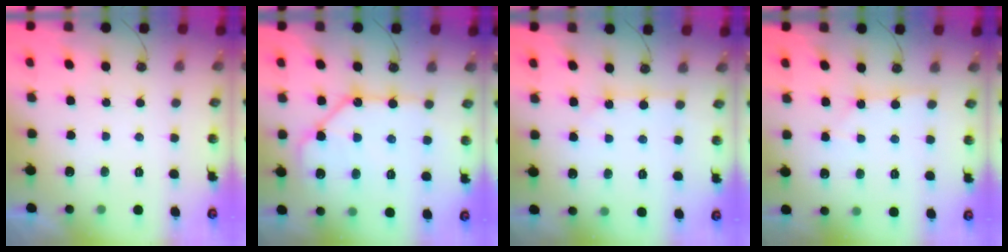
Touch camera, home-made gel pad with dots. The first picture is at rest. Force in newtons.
{"total": 12.8, "press": 12.8, "slide": 1.1}
{"total": 2.5, "press": 2.5, "slide": 0.3}
{"total": 1.2, "press": 1.2, "slide": 0.1}